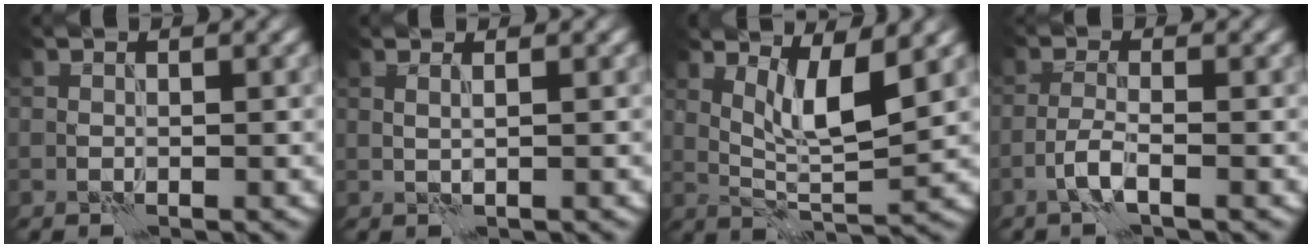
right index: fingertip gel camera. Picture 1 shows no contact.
{"total": 1.5, "force": [0.8, 0.5, 1.2], "torque": [-0.011, -0.004, -0.003]}
{"total": 4.8, "force": [1.8, 0.9, 4.4], "torque": [-0.085, -0.011, 0.037]}
{"total": 2.3, "force": [-1.2, 0.4, 1.9], "torque": [-0.042, 0.006, -0.031]}